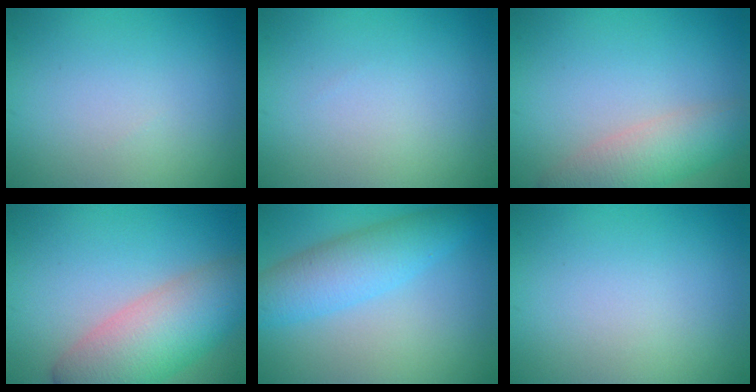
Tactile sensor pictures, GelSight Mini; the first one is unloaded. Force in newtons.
{"total": 0.0}
{"total": 4.4, "press": 4.4, "slide": 0.4}
{"total": 8.0, "press": 8.0, "slide": 0.8}
{"total": 5.1, "press": 5.1, "slide": 0.2}
{"total": 0.0}